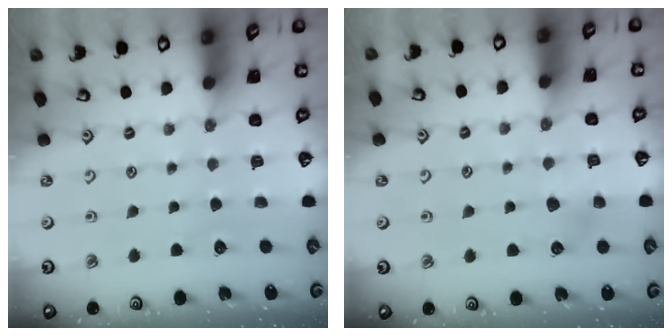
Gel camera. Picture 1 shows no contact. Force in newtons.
{"total": 4.6, "press": 4.4, "slide": 1.3}